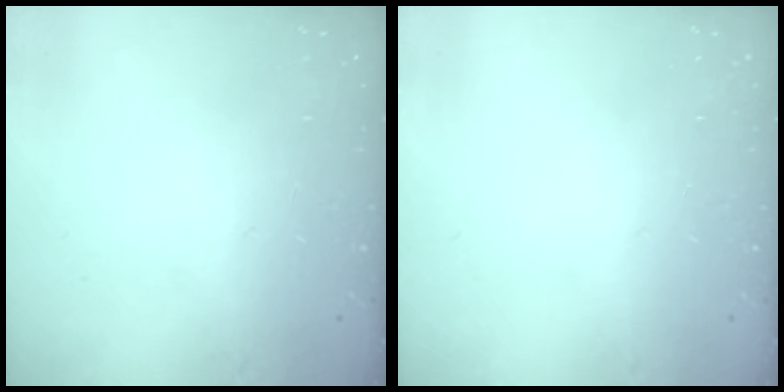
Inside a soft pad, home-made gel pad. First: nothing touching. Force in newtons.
{"total": 0.0}